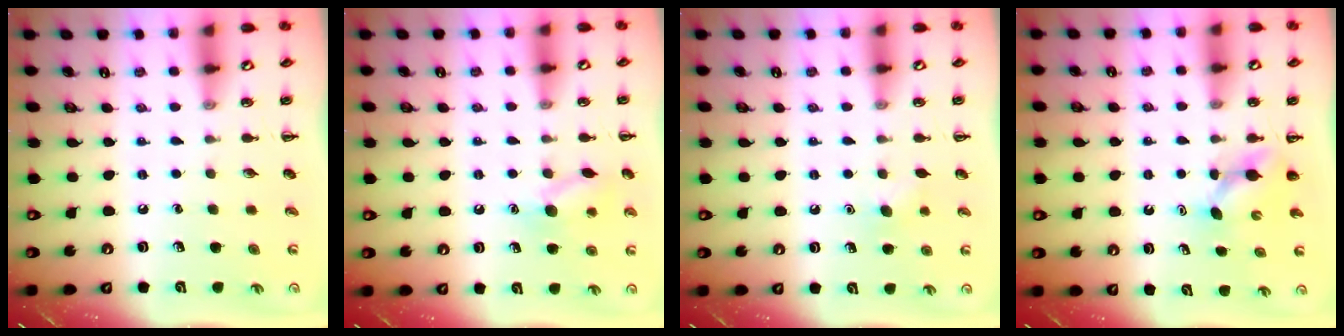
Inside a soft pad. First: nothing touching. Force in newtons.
{"total": 10.0, "press": 9.9, "slide": 1.5}
{"total": 4.7, "press": 4.5, "slide": 1.2}
{"total": 4.1, "press": 4.0, "slide": 1.0}